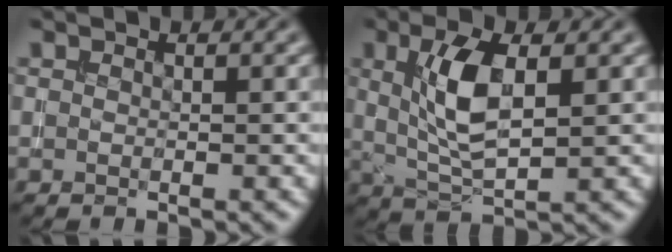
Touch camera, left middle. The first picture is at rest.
{"total": 5.5, "force": [1.2, 2.2, 4.9], "torque": [-0.103, 0.004, 0.026]}